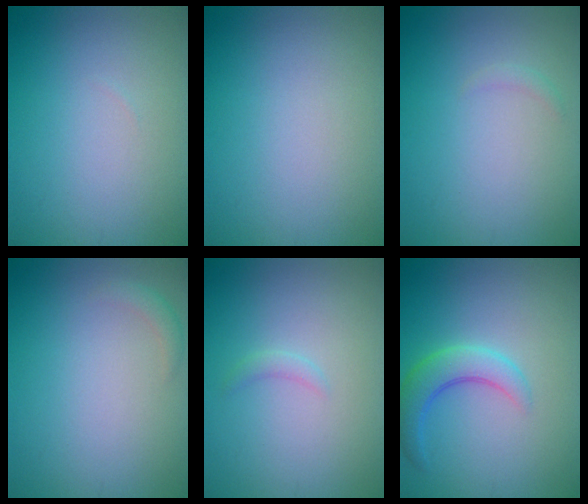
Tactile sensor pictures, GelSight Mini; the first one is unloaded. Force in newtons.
{"total": 0.0}
{"total": 0.7, "press": 0.7, "slide": 0.0}
{"total": 1.0, "press": 1.0, "slide": 0.0}
{"total": 0.8, "press": 0.8, "slide": 0.1}
{"total": 3.6, "press": 3.6, "slide": 0.1}